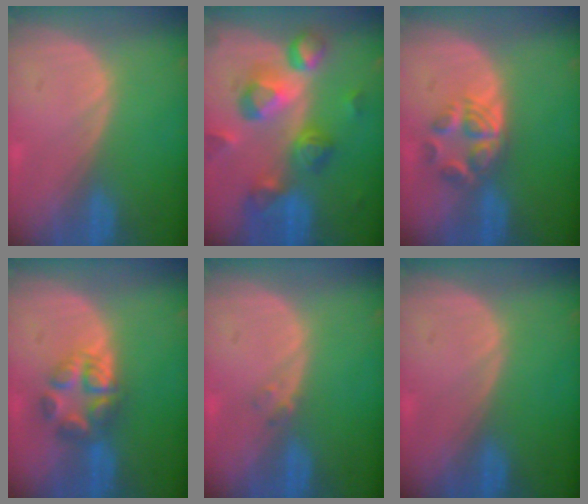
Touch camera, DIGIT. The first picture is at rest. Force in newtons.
{"total": 10.5, "press": 9.4, "slide": 4.7}
{"total": 5.9, "press": 5.0, "slide": 3.1}
{"total": 5.7, "press": 5.5, "slide": 1.2}
{"total": 1.0, "press": 1.0, "slide": 0.2}
{"total": 0.0}